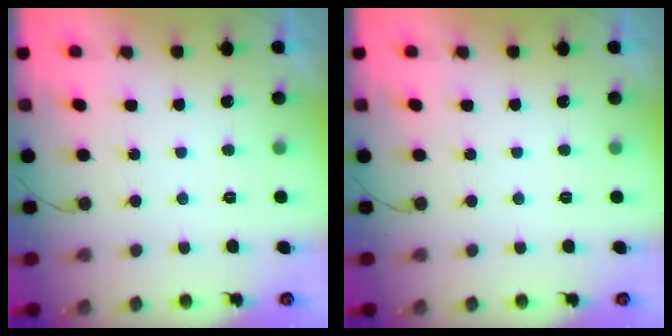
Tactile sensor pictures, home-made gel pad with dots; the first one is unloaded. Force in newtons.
{"total": 0.0}